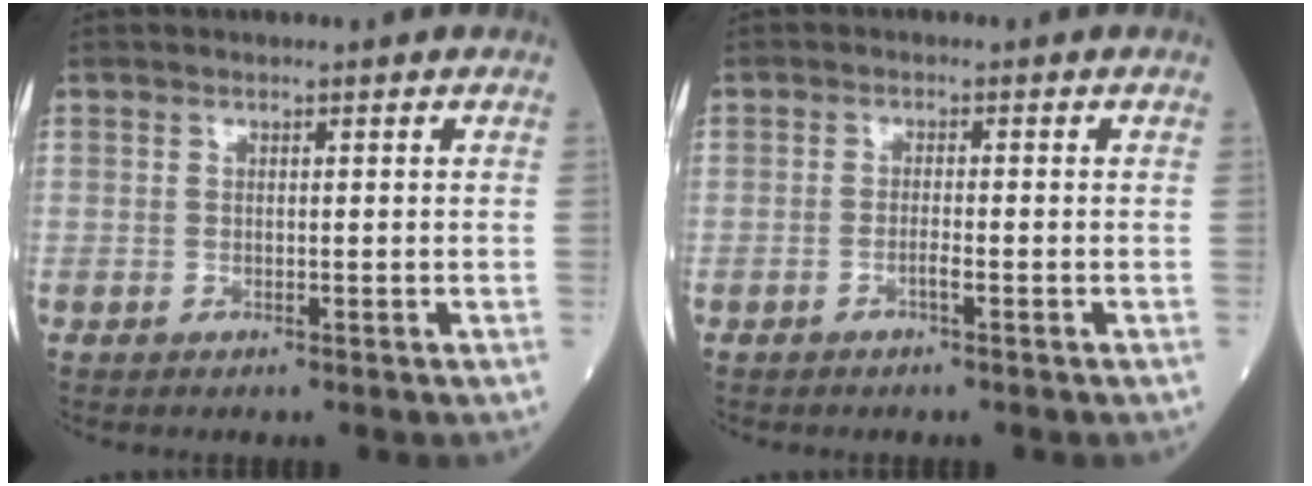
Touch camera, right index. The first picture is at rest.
{"total": 1.3, "force": [-0.8, 0.0, 1.0], "torque": [-0.021, 0.001, -0.016]}